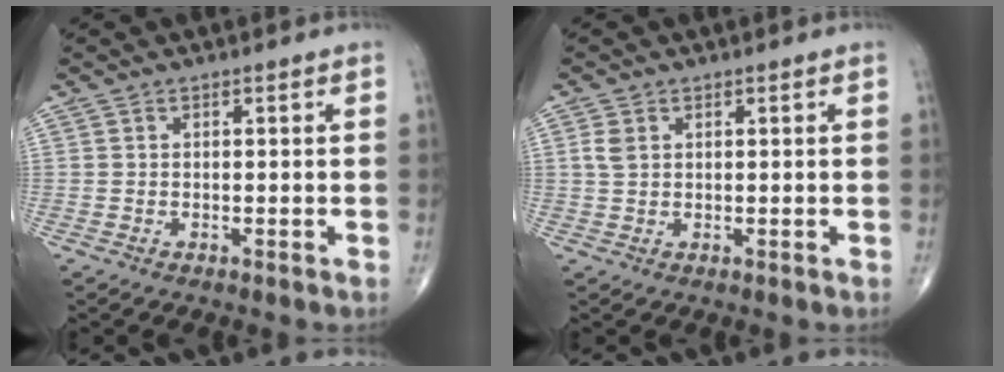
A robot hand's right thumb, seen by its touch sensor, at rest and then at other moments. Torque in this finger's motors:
{"motor_torque": [-0.31, 0.30, 0.03, -0.01, 0.00]}